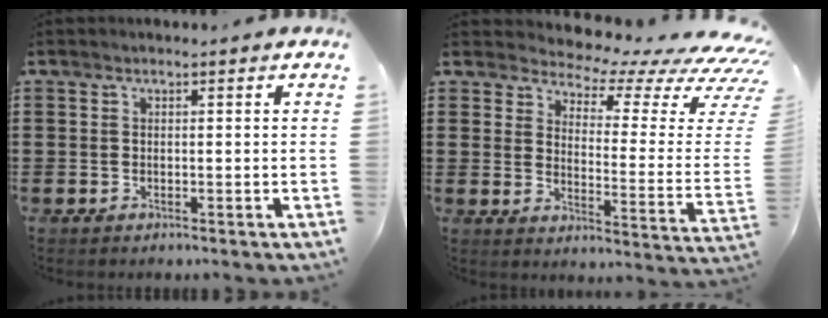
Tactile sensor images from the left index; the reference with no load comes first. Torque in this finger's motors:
{"motor_torque": [2.14, 0.00, 0.33, 0.00]}